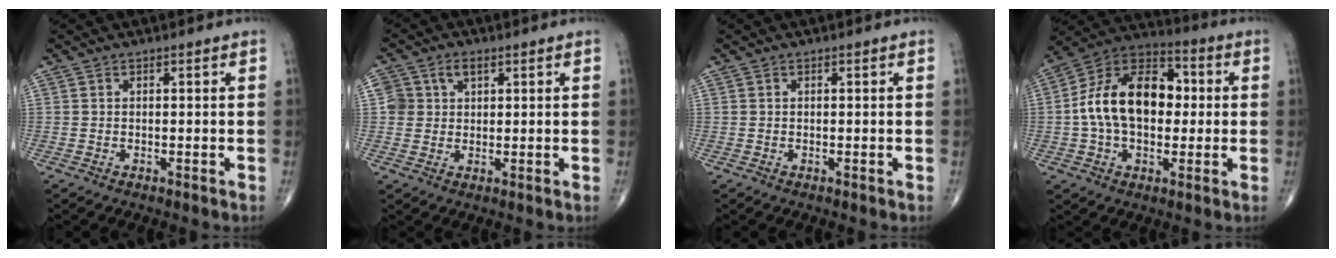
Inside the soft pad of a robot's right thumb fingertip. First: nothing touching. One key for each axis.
{"total": 4.4, "fx": 1.8, "fy": 3.4, "fz": 2.2, "tx": -0.023, "ty": -0.001, "tz": 0.034}
{"total": 0.0}
{"total": 18.2, "fx": 0.7, "fy": 11.6, "fz": 14.0, "tx": -0.218, "ty": 0.033, "tz": 0.003}